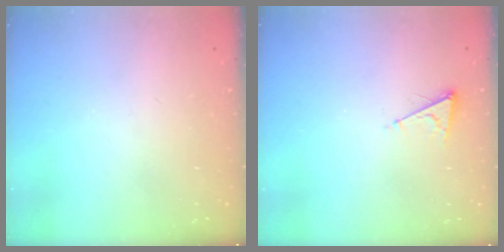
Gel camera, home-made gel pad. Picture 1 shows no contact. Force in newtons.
{"total": 4.3, "press": 4.2, "slide": 0.5}